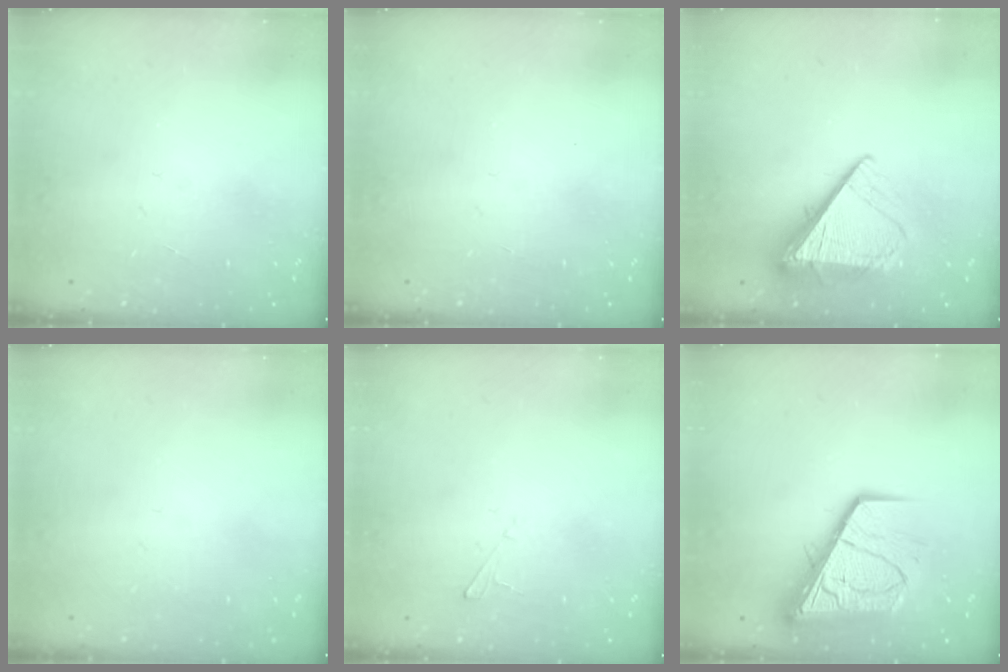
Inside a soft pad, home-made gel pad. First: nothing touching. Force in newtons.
{"total": 0.0}
{"total": 9.0, "press": 8.9, "slide": 1.3}
{"total": 0.0}
{"total": 2.0, "press": 2.0, "slide": 0.2}
{"total": 14.4, "press": 14.3, "slide": 1.6}